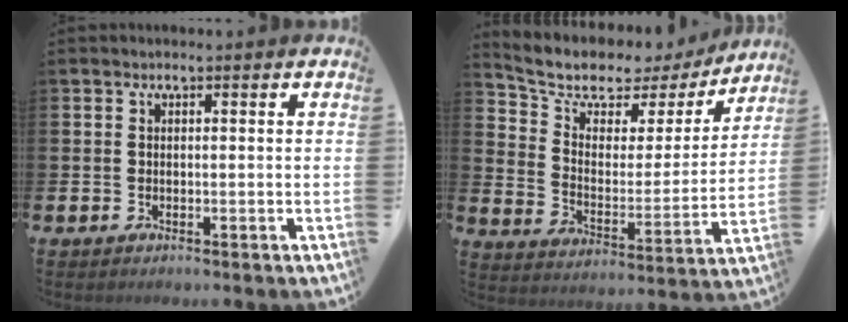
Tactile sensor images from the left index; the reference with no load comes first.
{"total": 7.4, "force": [6.2, 3.6, 1.9], "torque": [-0.081, -0.039, 0.104]}